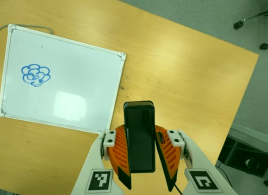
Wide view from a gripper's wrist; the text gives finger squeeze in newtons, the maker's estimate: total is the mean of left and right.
{"total": 7.5, "left": 7.3, "right": 7.7}